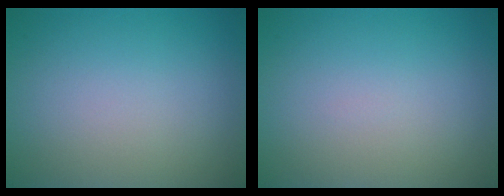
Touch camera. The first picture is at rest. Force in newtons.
{"total": 0.0}